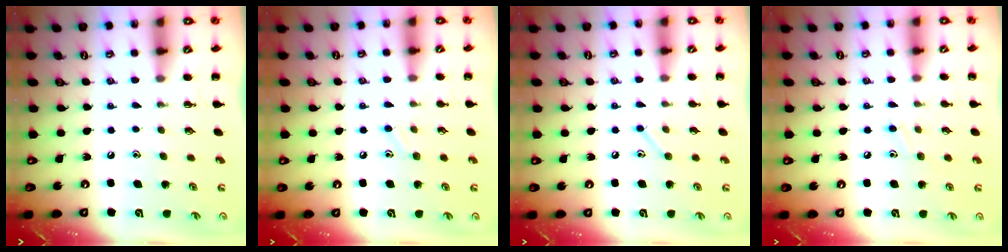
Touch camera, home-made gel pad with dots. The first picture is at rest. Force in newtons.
{"total": 8.3, "press": 7.9, "slide": 2.7}
{"total": 6.3, "press": 6.1, "slide": 1.7}
{"total": 8.4, "press": 8.1, "slide": 2.4}